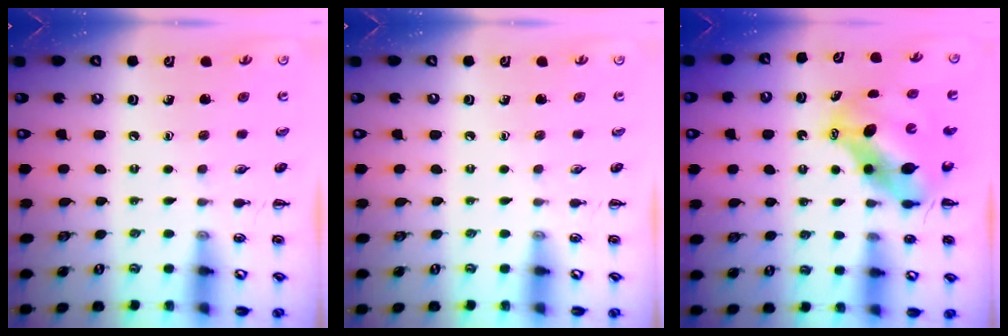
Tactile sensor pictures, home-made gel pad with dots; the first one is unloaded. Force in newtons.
{"total": 0.0}
{"total": 8.4, "press": 8.1, "slide": 2.2}